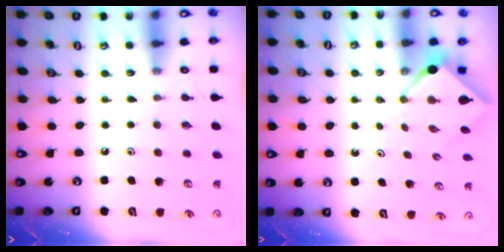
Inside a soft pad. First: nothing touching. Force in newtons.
{"total": 2.5, "press": 2.5, "slide": 0.2}